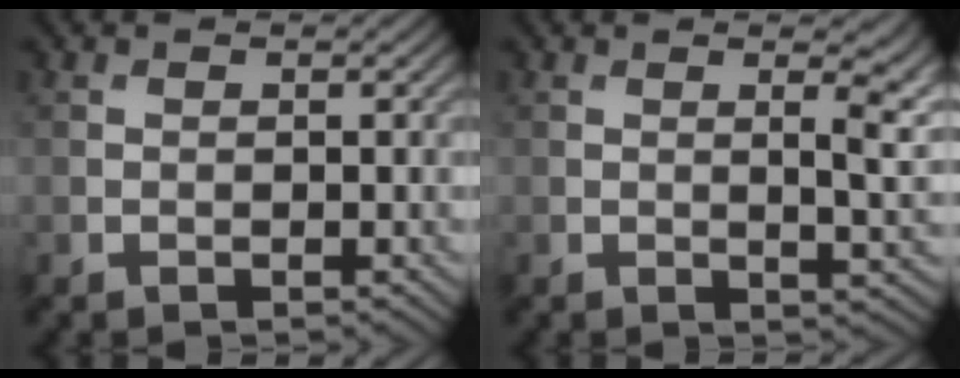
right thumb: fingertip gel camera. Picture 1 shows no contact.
{"total": 5.5, "force": [1.3, 1.9, 5.0], "torque": [-0.065, 0.002, 0.020]}